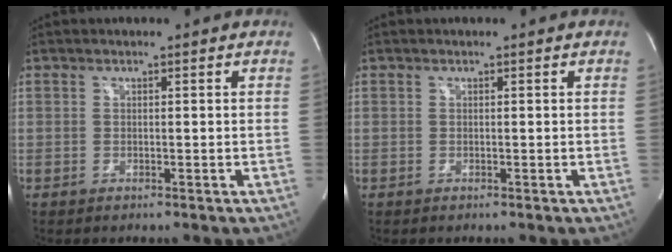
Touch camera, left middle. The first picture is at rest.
{"total": 0.0}